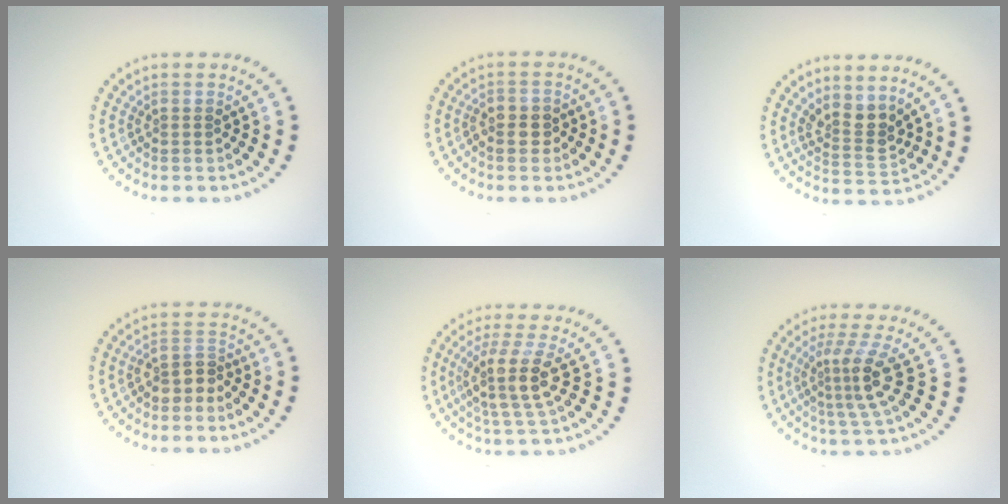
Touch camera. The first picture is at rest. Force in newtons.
{"total": 1.6, "press": 1.6, "slide": 0.5}
{"total": 2.6, "press": 2.2, "slide": 1.5}
{"total": 2.2, "press": 1.9, "slide": 1.1}
{"total": 3.9, "press": 3.1, "slide": 2.3}
{"total": 3.7, "press": 2.6, "slide": 2.7}